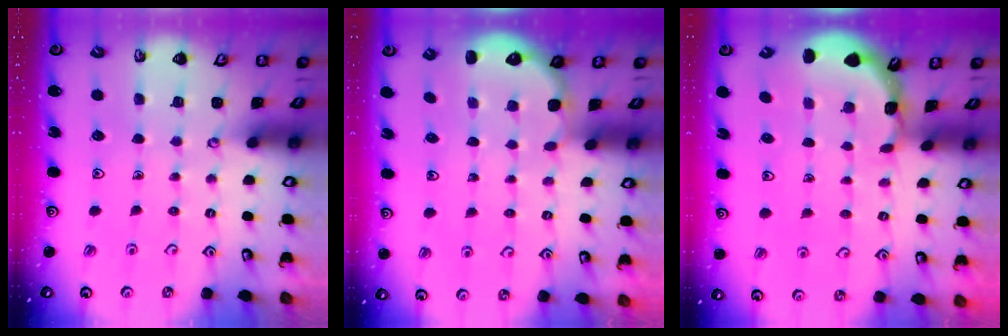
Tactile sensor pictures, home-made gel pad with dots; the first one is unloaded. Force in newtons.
{"total": 2.2, "press": 1.1, "slide": 1.9}
{"total": 1.7, "press": 1.7, "slide": 0.1}